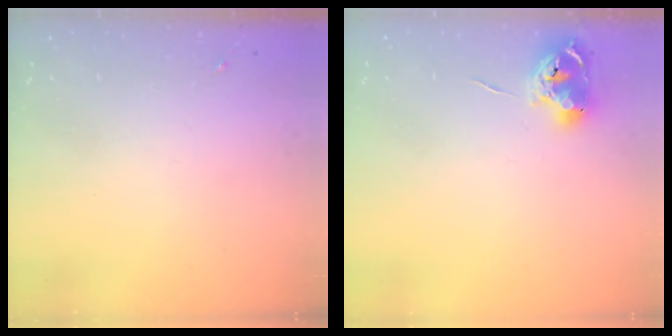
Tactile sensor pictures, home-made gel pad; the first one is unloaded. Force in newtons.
{"total": 9.6, "press": 9.6, "slide": 0.6}